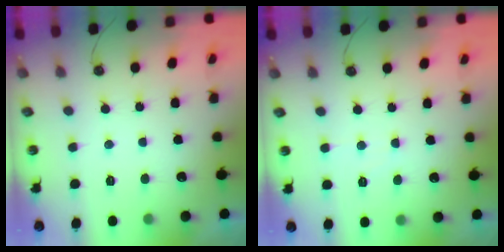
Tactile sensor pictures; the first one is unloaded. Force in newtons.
{"total": 3.5, "press": 3.5, "slide": 0.5}